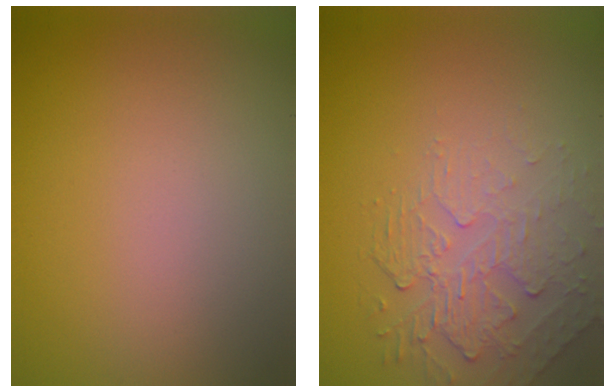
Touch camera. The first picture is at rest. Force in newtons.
{"total": 2.4, "press": 1.7, "slide": 1.7}